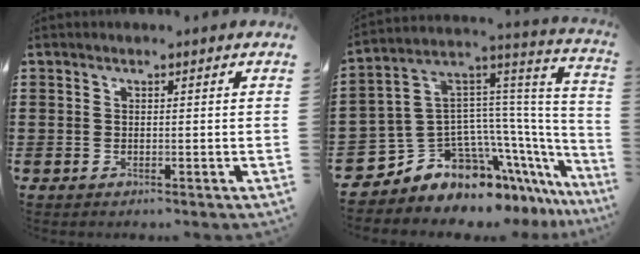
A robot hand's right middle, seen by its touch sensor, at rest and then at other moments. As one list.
[{"total": 9.5, "force": [-7.3, 5.3, 3.2], "torque": [-0.098, -0.011, -0.144]}]